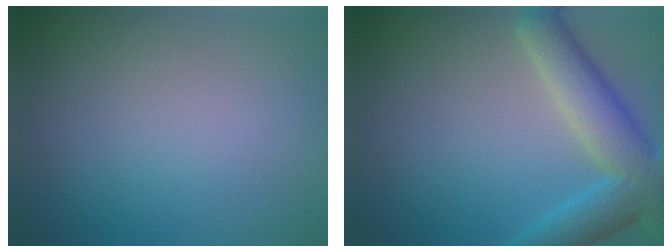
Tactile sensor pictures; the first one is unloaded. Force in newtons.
{"total": 6.6, "press": 6.6, "slide": 0.4}